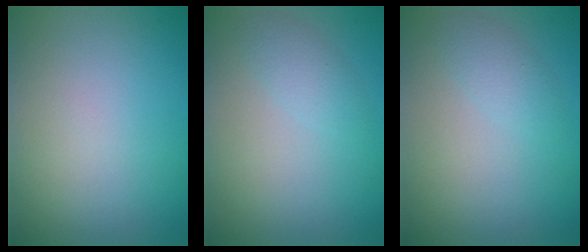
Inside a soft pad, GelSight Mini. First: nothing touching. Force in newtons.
{"total": 1.6, "press": 1.6, "slide": 0.0}
{"total": 1.6, "press": 1.6, "slide": 0.0}